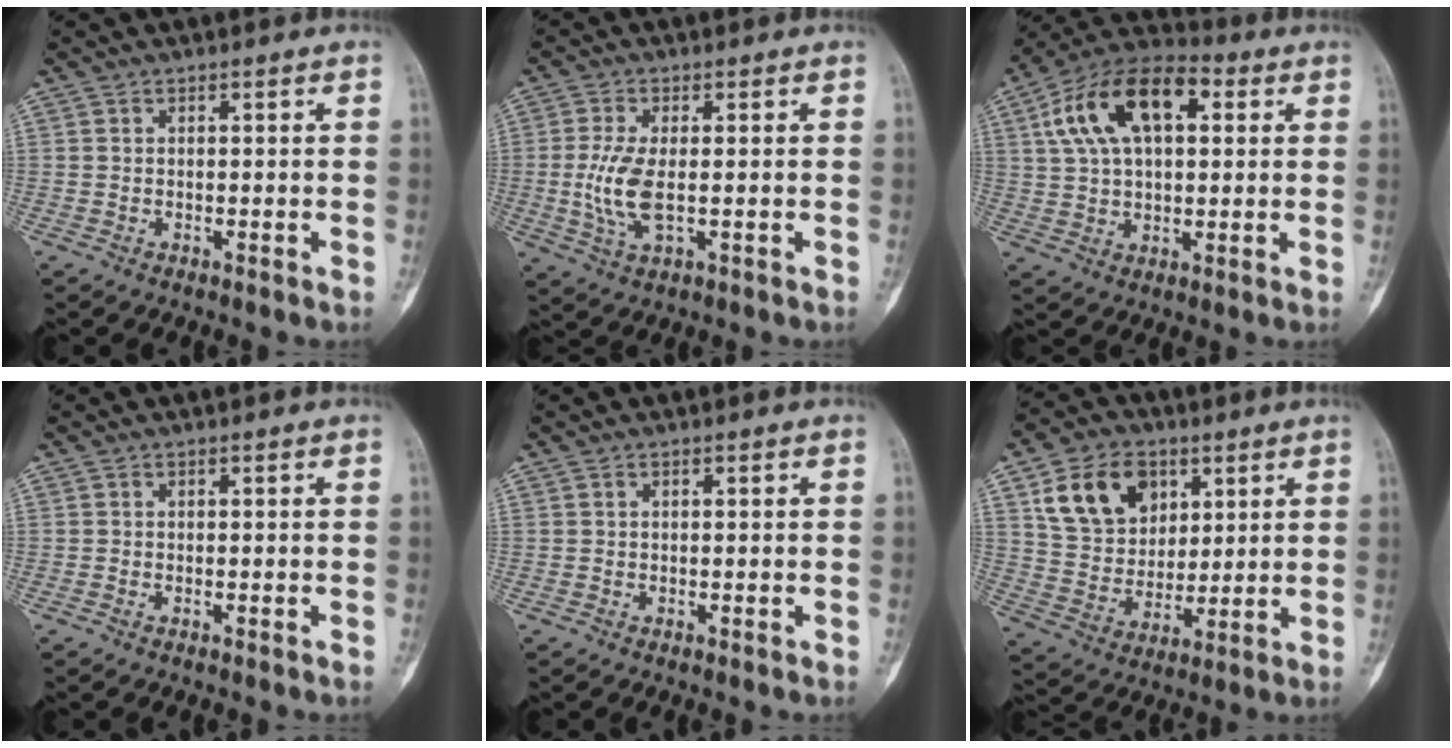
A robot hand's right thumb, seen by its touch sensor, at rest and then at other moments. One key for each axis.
{"total": 7.5, "fx": -0.6, "fy": 3.1, "fz": 6.8, "tx": -0.154, "ty": -0.007, "tz": -0.009}
{"total": 17.4, "fx": 5.2, "fy": 9.7, "fz": 13.5, "tx": -0.229, "ty": 0.023, "tz": 0.084}
{"total": 0.0}
{"total": 0.0}
{"total": 14.9, "fx": 6.3, "fy": 10.9, "fz": 7.9, "tx": -0.105, "ty": -0.016, "tz": 0.120}